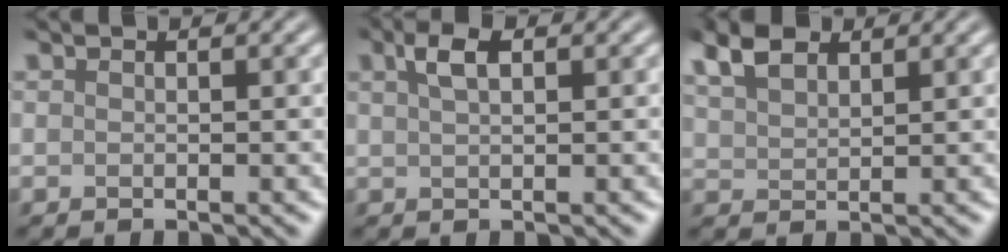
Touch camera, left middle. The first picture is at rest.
{"total": 2.4, "force": [1.1, 1.0, 1.9], "torque": [-0.040, 0.005, 0.019]}
{"total": 4.3, "force": [2.9, 2.1, 2.4], "torque": [-0.060, 0.013, 0.057]}